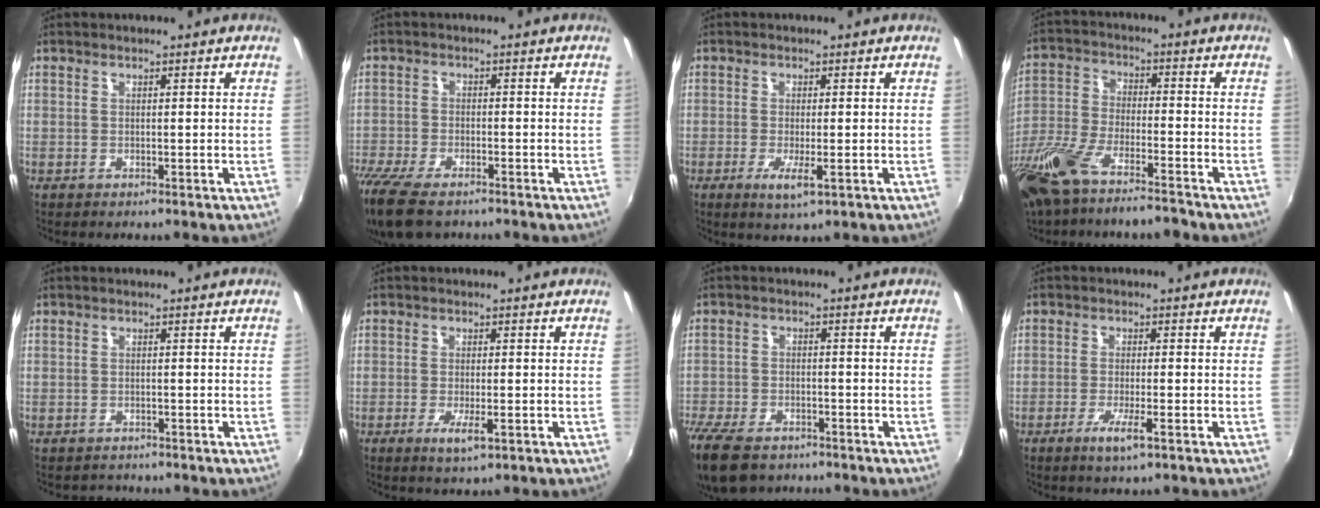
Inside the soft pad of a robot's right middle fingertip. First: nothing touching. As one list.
[{"total": 12.0, "force": [-9.3, 4.2, 6.4], "torque": [-0.164, -0.049, -0.172]}, {"total": 3.9, "force": [-1.5, 0.6, 3.5], "torque": [-0.074, -0.013, -0.026]}, {"total": 17.2, "force": [-13.0, 4.7, 10.3], "torque": [-0.234, -0.044, -0.239]}, {"total": 1.8, "force": [-1.5, 0.9, -0.1], "torque": [-0.003, -0.003, -0.023]}, {"total": 3.8, "force": [-1.7, 0.8, 3.3], "torque": [-0.067, -0.011, -0.028]}, {"total": 12.8, "force": [-9.4, 6.3, 6.1], "torque": [-0.169, -0.034, -0.172]}, {"total": 4.2, "force": [-2.3, 0.2, 3.5], "torque": [-0.074, -0.011, -0.044]}]